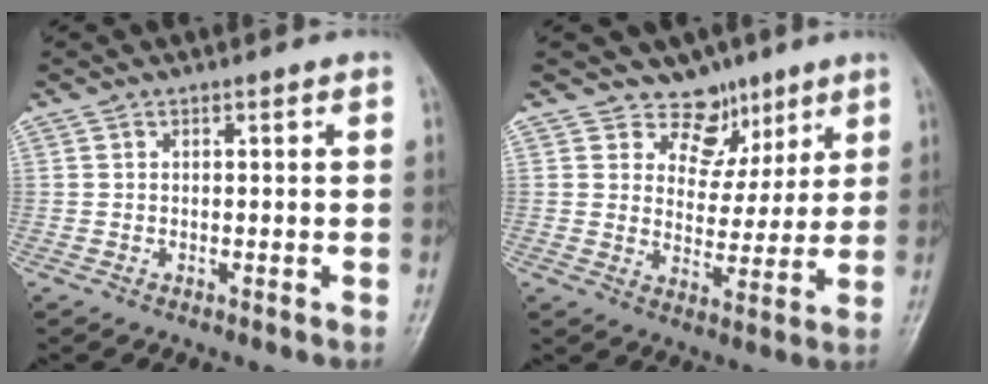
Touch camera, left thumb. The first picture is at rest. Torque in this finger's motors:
{"motor_torque": [-0.33, -0.07, -0.16, -0.16, -0.07]}